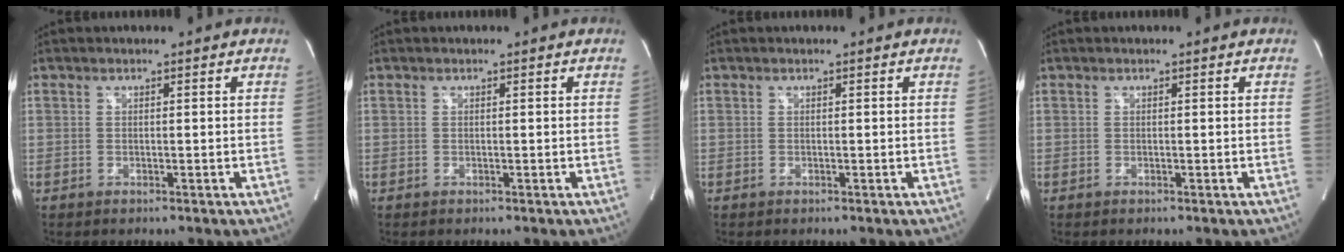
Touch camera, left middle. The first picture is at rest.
{"total": 0.0}
{"total": 0.0}
{"total": 0.0}